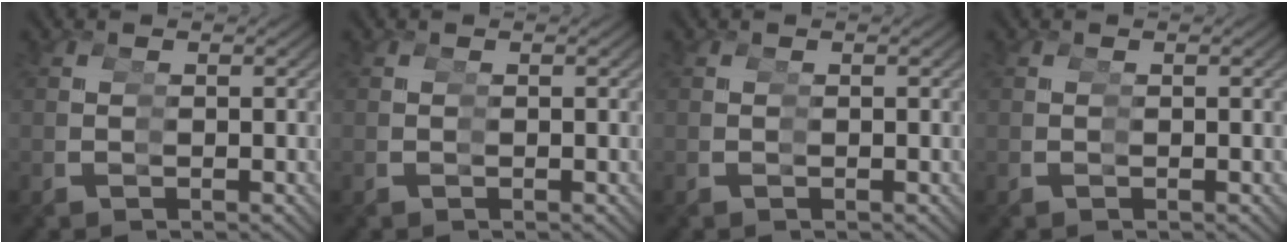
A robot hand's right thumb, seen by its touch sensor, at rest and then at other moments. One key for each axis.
{"total": 0.0}
{"total": 0.0}
{"total": 0.0}